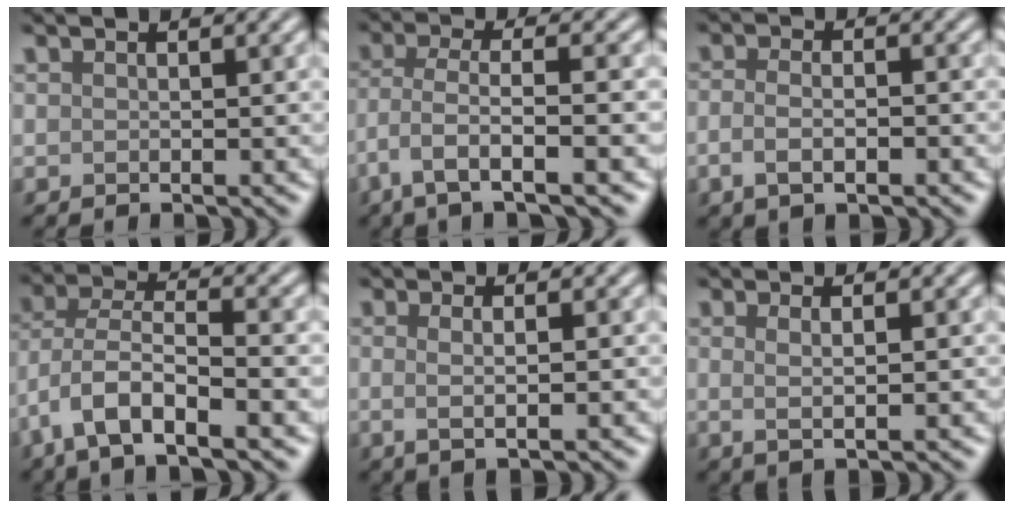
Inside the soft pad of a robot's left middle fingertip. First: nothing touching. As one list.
[{"total": 5.5, "force": [-2.7, 1.3, 4.6], "torque": [-0.095, -0.002, -0.052]}, {"total": 3.3, "force": [-1.0, 1.5, 2.7], "torque": [-0.046, -0.006, -0.020]}, {"total": 8.2, "force": [-3.6, 3.7, 6.4], "torque": [-0.124, 0.003, -0.074]}, {"total": 2.3, "force": [-0.1, 0.7, 2.2], "torque": [-0.037, -0.002, -0.006]}, {"total": 1.9, "force": [0.2, 0.5, 1.8], "torque": [-0.031, -0.001, 0.002]}]